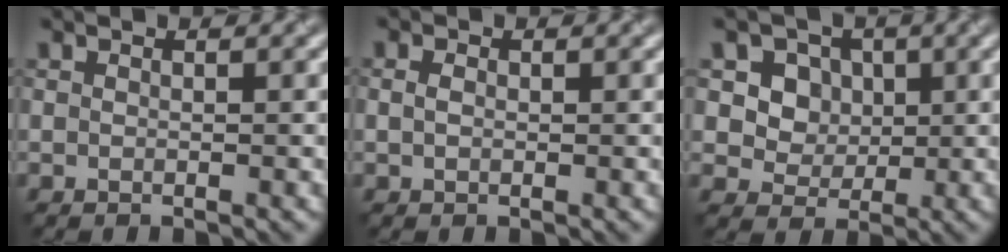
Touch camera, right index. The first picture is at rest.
{"total": 1.1, "force": [0.2, 0.9, 0.7], "torque": [-0.015, 0.002, 0.002]}
{"total": 6.4, "force": [2.3, 5.3, 2.7], "torque": [-0.051, 0.005, 0.038]}